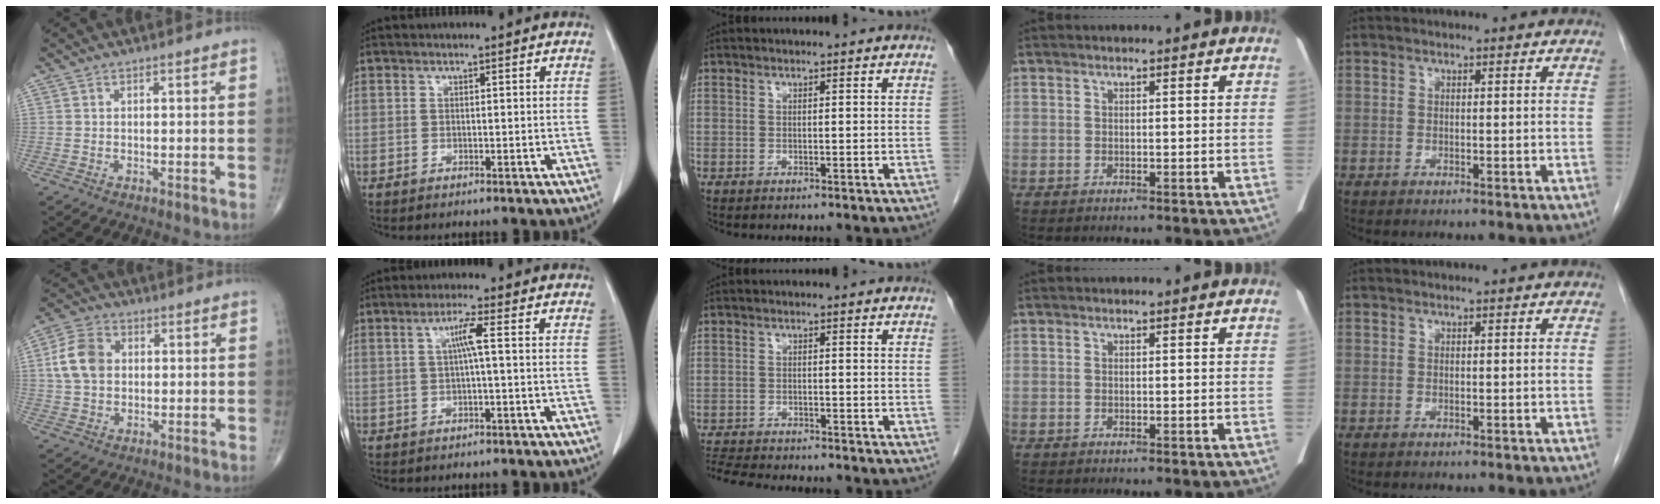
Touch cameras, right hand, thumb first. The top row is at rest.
{"thumb": {"total": 8.5, "force": [1.2, 6.3, 5.6], "torque": [-0.098, 0.011, 0.019]}, "index": {"total": 3.2, "force": [0.4, -0.4, 3.2], "torque": [-0.062, 0.006, 0.007]}, "middle": {"total": 8.3, "force": [-7.7, 0.9, 3.0], "torque": [-0.052, -0.011, -0.122]}}